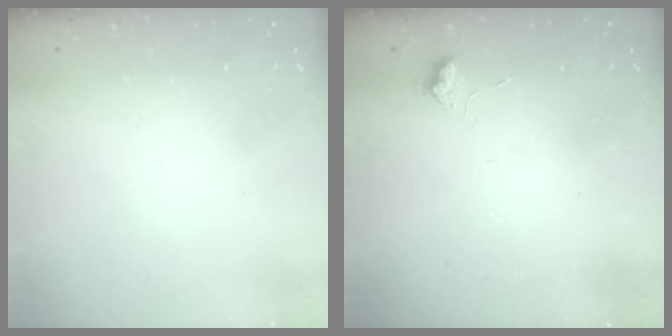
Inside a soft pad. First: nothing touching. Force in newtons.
{"total": 5.1, "press": 5.0, "slide": 0.7}